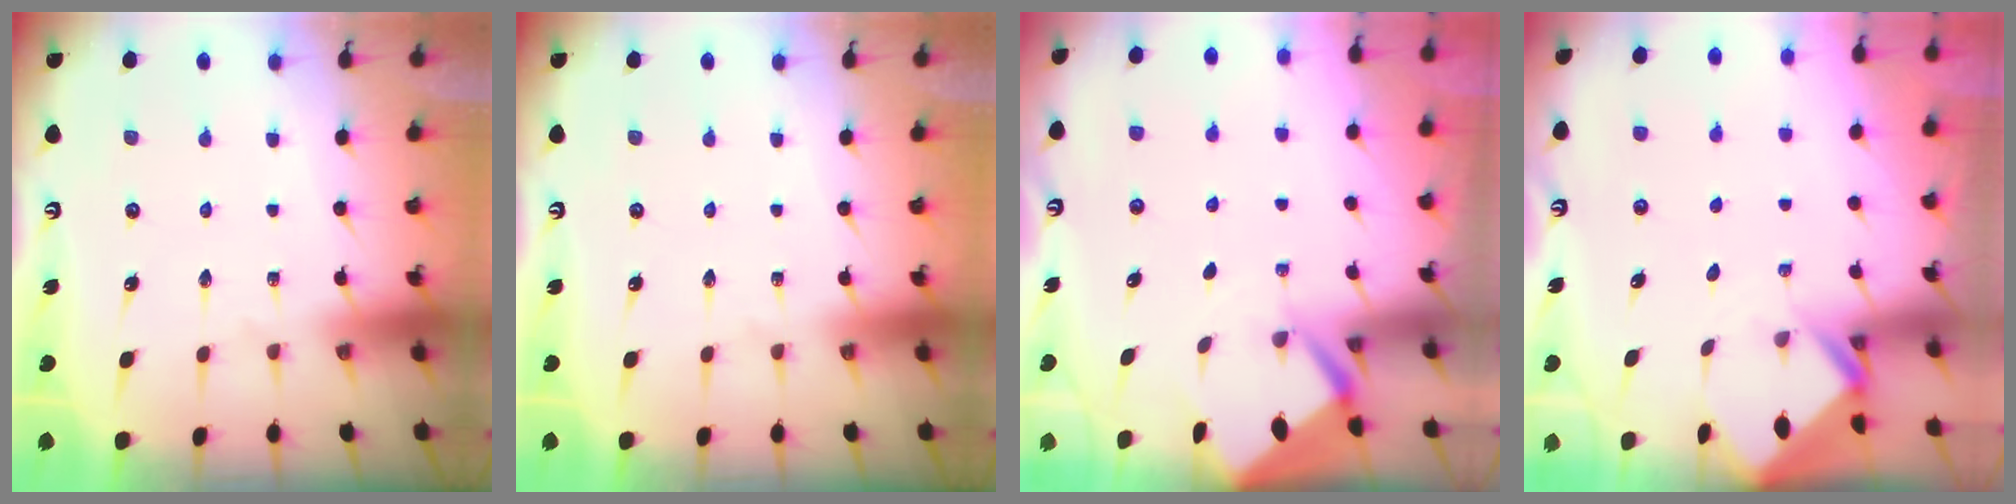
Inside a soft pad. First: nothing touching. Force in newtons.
{"total": 0.0}
{"total": 2.9, "press": 2.9, "slide": 0.3}
{"total": 2.7, "press": 2.7, "slide": 0.1}